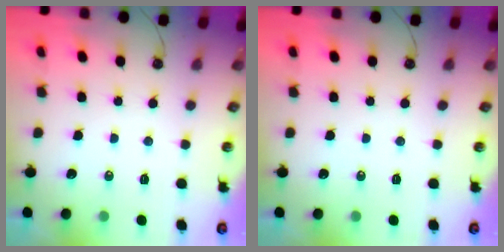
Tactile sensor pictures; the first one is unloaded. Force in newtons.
{"total": 0.0}